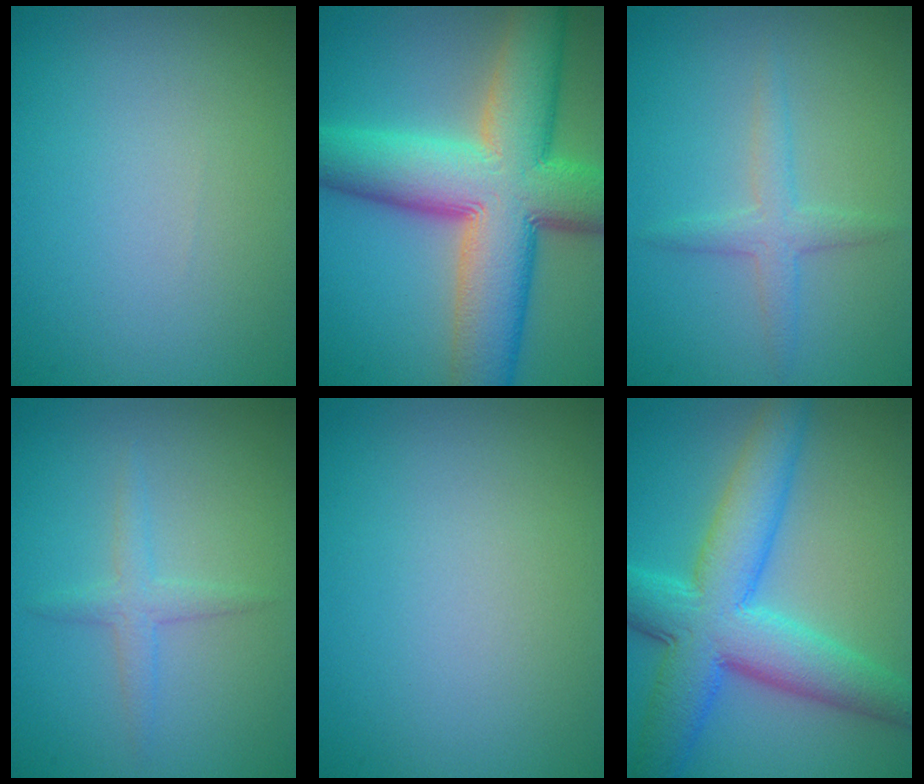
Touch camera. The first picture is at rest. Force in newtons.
{"total": 13.9, "press": 13.8, "slide": 0.6}
{"total": 2.2, "press": 2.2, "slide": 0.1}
{"total": 1.7, "press": 1.7, "slide": 0.1}
{"total": 0.0}
{"total": 9.3, "press": 9.3, "slide": 0.4}